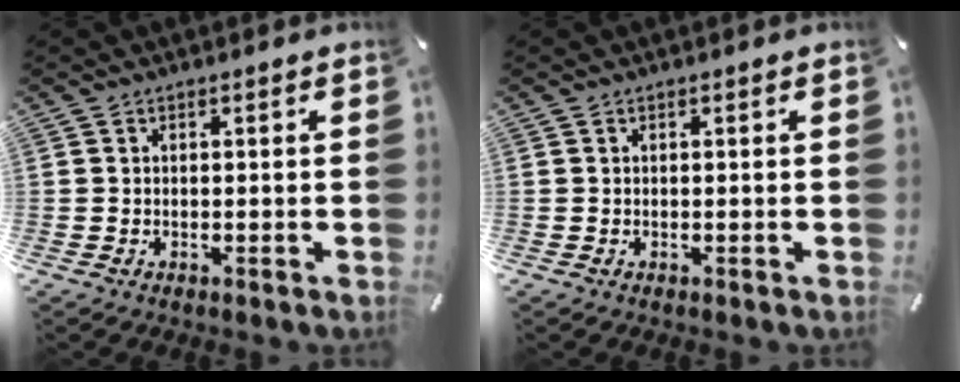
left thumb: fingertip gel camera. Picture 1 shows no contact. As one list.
[{"total": 0.0}]